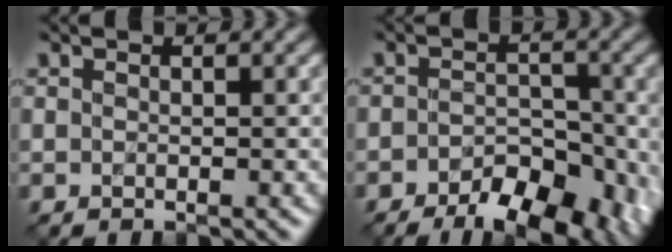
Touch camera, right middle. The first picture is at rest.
{"total": 7.6, "force": [-4.2, 3.8, 5.2], "torque": [-0.066, -0.011, -0.056]}